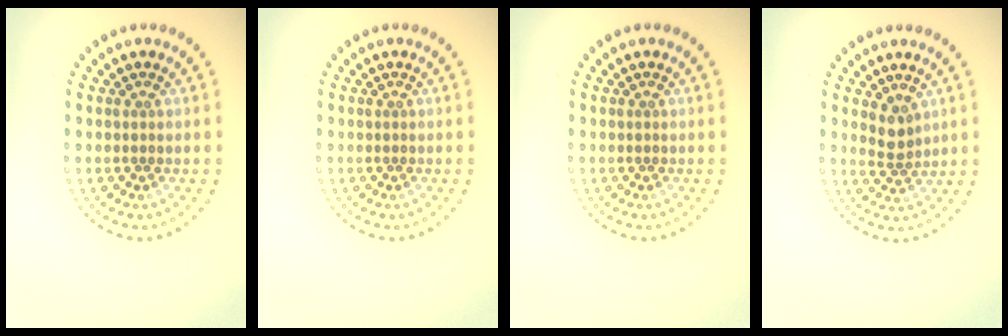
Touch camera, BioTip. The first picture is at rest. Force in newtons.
{"total": 0.0}
{"total": 0.0}
{"total": 1.9, "press": 1.5, "slide": 1.1}